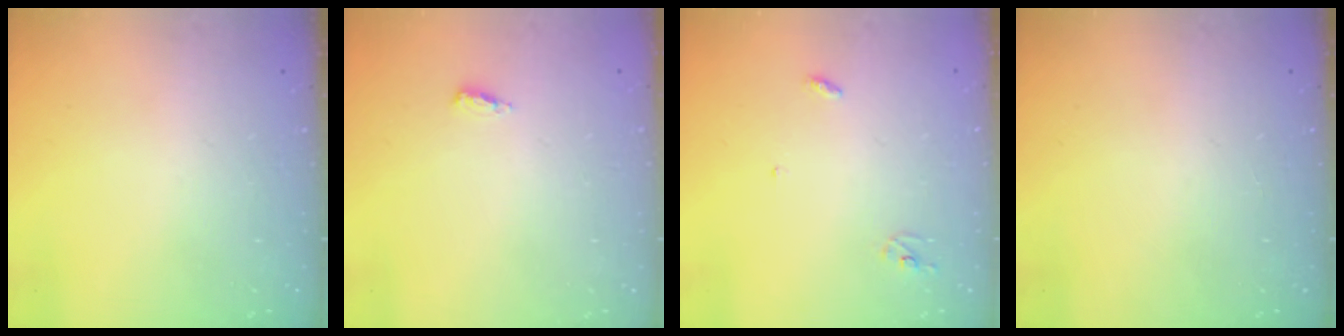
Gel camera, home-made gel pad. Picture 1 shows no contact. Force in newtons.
{"total": 2.7, "press": 2.5, "slide": 1.0}
{"total": 2.8, "press": 2.8, "slide": 0.2}
{"total": 0.0}